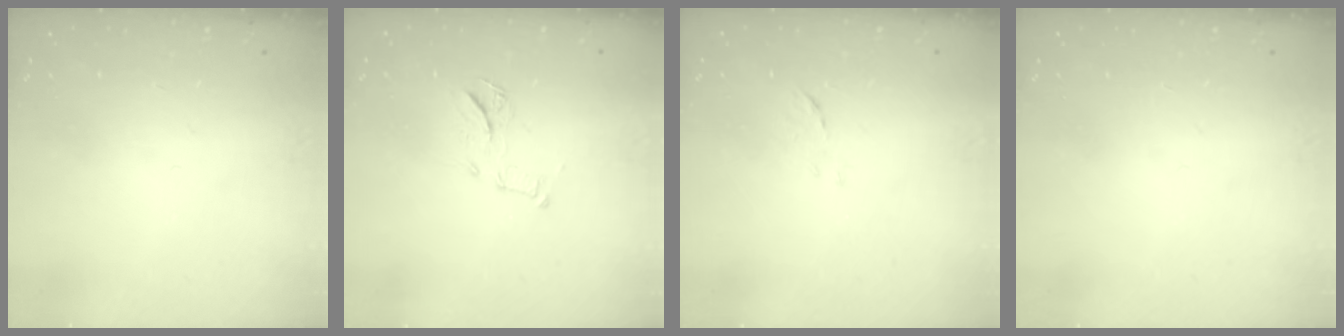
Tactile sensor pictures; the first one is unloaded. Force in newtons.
{"total": 9.0, "press": 9.0, "slide": 0.2}
{"total": 5.3, "press": 5.2, "slide": 0.5}
{"total": 0.0}